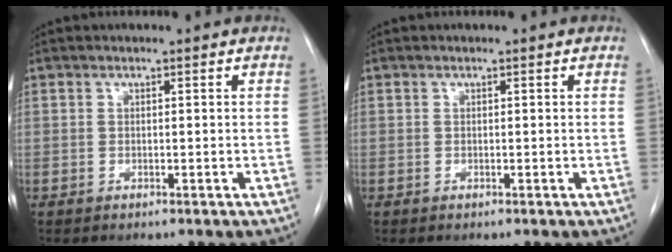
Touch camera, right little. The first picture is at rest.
{"total": 0.0}